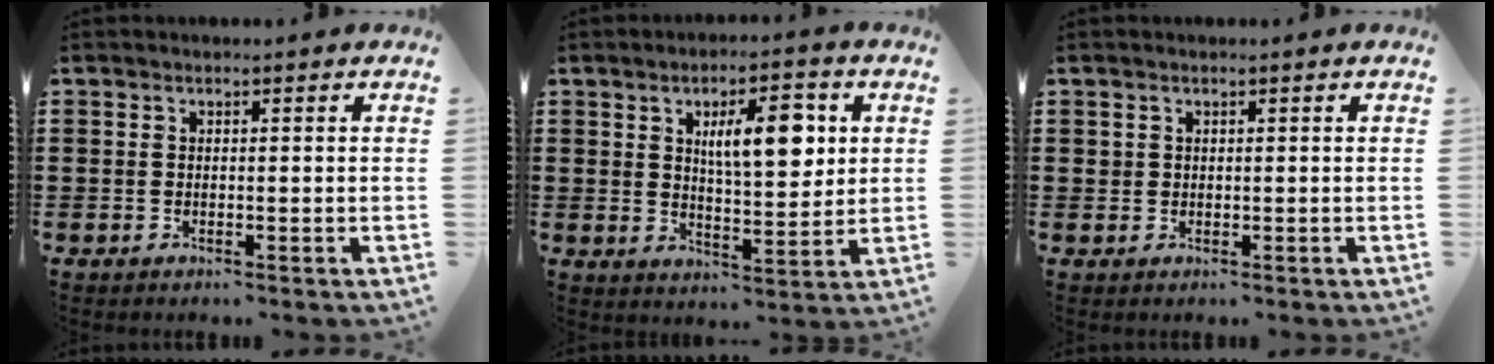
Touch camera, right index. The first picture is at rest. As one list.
[{"total": 8.8, "force": [3.0, 3.3, 7.7], "torque": [-0.122, -0.003, 0.042]}, {"total": 0.8, "force": [0.5, 0.7, 0.1], "torque": [-0.004, 0.002, 0.010]}]